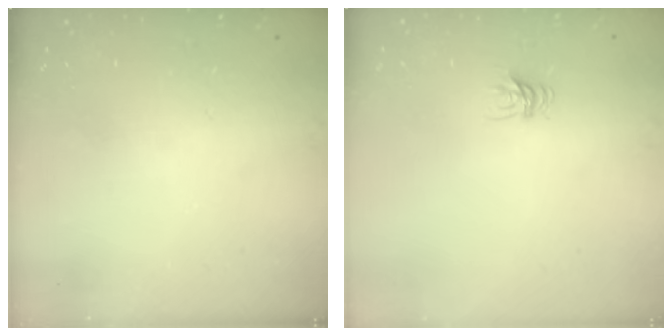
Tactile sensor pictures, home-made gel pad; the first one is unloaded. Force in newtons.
{"total": 4.2, "press": 4.2, "slide": 0.5}